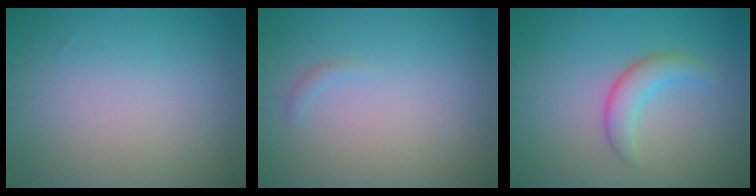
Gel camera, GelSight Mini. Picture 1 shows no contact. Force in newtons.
{"total": 0.6, "press": 0.6, "slide": 0.1}
{"total": 2.7, "press": 2.7, "slide": 0.1}